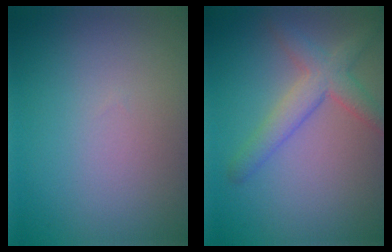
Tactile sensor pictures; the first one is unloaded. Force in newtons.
{"total": 3.9, "press": 3.9, "slide": 0.2}